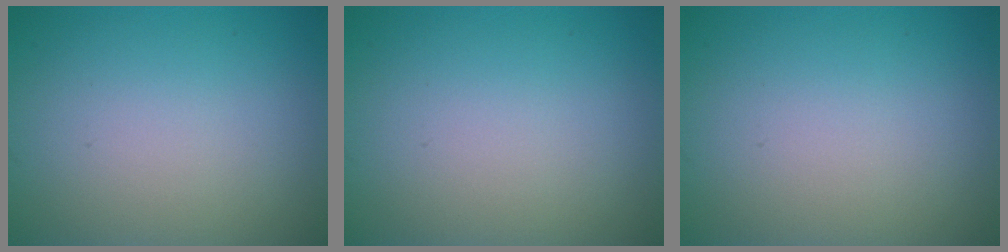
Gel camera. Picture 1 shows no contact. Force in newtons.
{"total": 0.0}
{"total": 0.0}